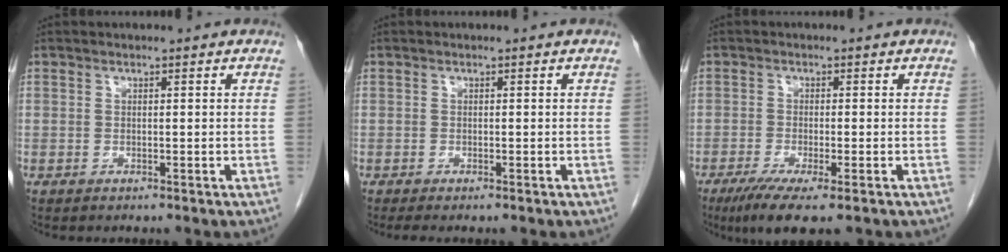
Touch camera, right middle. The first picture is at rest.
{"total": 1.4, "force": [-1.1, 0.1, 0.8], "torque": [-0.011, -0.005, -0.015]}
{"total": 6.6, "force": [-4.1, 0.7, 5.1], "torque": [-0.085, -0.019, -0.066]}